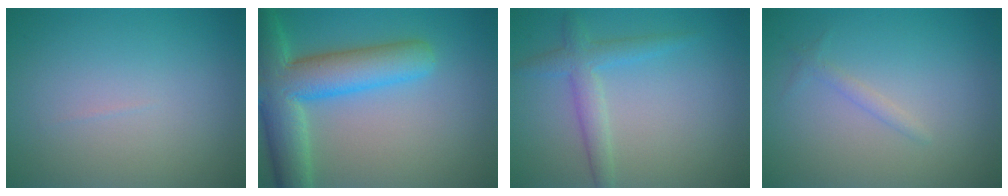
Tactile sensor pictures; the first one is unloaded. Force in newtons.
{"total": 9.2, "press": 9.2, "slide": 0.5}
{"total": 2.8, "press": 2.8, "slide": 0.1}
{"total": 1.0, "press": 1.0, "slide": 0.0}